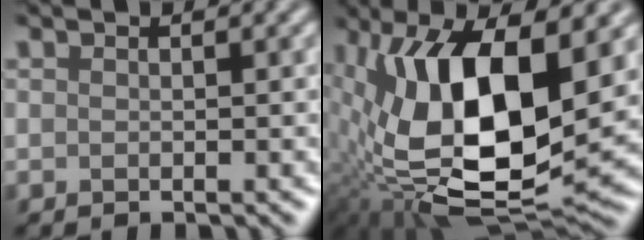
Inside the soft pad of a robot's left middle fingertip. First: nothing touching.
{"total": 15.0, "force": [2.4, 6.7, 13.2], "torque": [-0.233, -0.001, 0.045]}